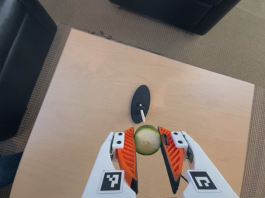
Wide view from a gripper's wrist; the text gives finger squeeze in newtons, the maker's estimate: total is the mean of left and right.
{"total": 9.2, "left": 9.1, "right": 9.4}